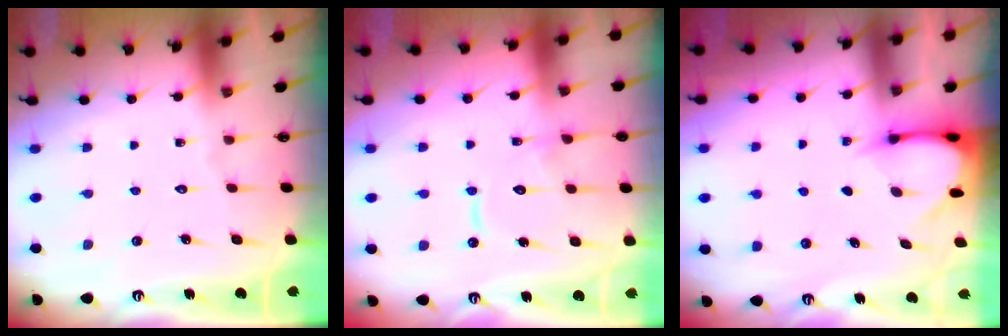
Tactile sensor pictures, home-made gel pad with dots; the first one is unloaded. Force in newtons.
{"total": 12.0, "press": 11.9, "slide": 1.3}
{"total": 3.6, "press": 3.6, "slide": 0.3}